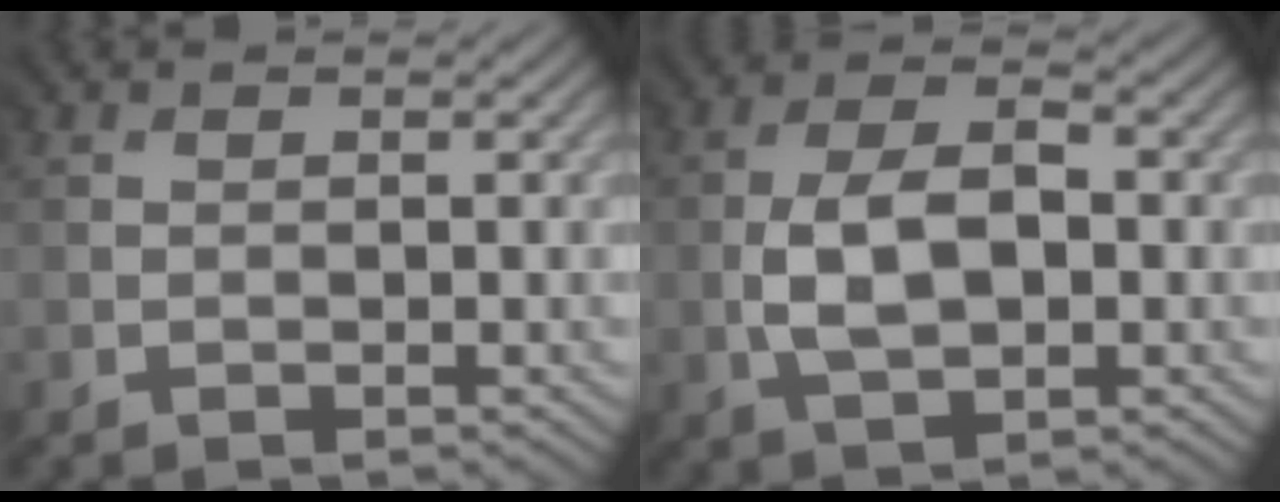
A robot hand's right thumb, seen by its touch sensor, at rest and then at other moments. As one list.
[{"total": 5.8, "force": [-0.6, 3.1, 4.8], "torque": [-0.094, 0.006, -0.013]}]